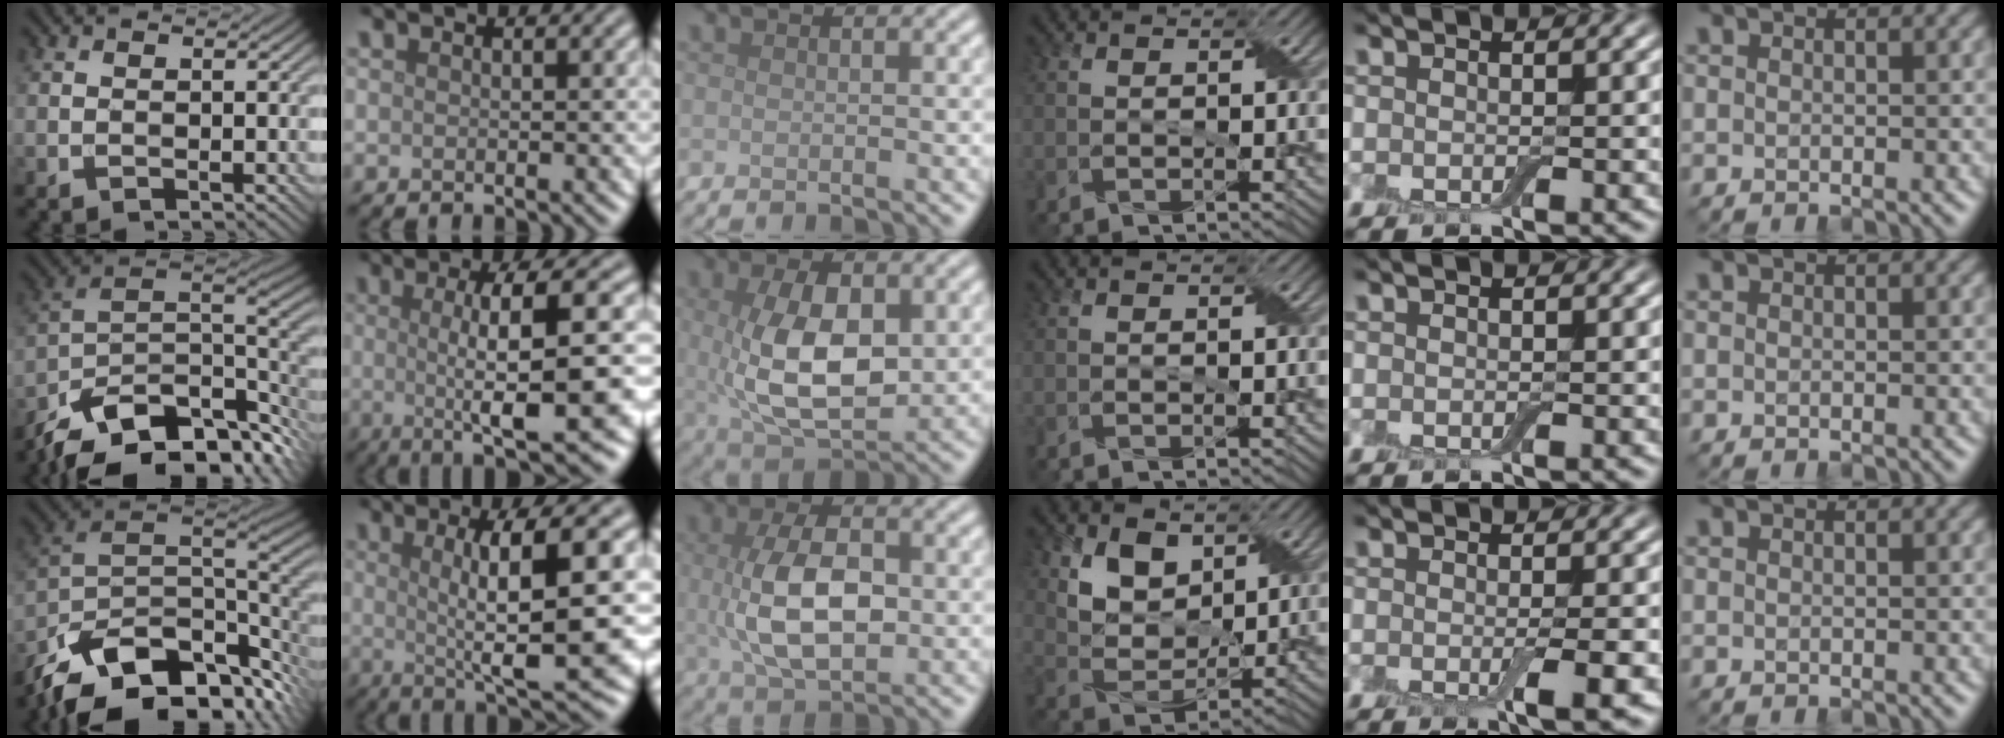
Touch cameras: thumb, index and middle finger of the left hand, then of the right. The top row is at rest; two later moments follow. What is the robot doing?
{"motion": "wrap", "object": "adhesive wrap"}